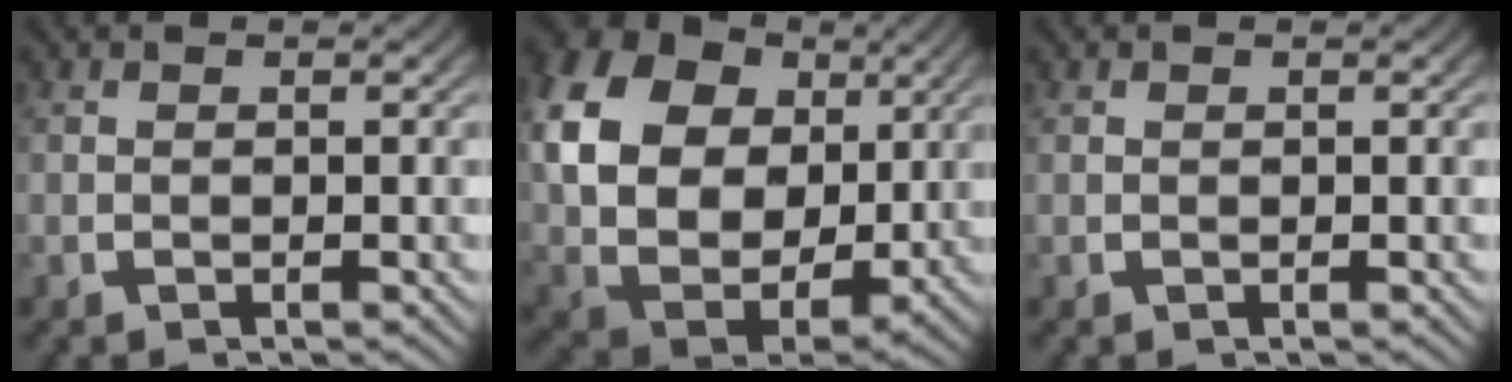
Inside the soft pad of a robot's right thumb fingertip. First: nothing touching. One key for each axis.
{"total": 19.0, "fx": 2.1, "fy": 14.5, "fz": 12.1, "tx": -0.293, "ty": -0.044, "tz": 0.045}
{"total": 0.0}